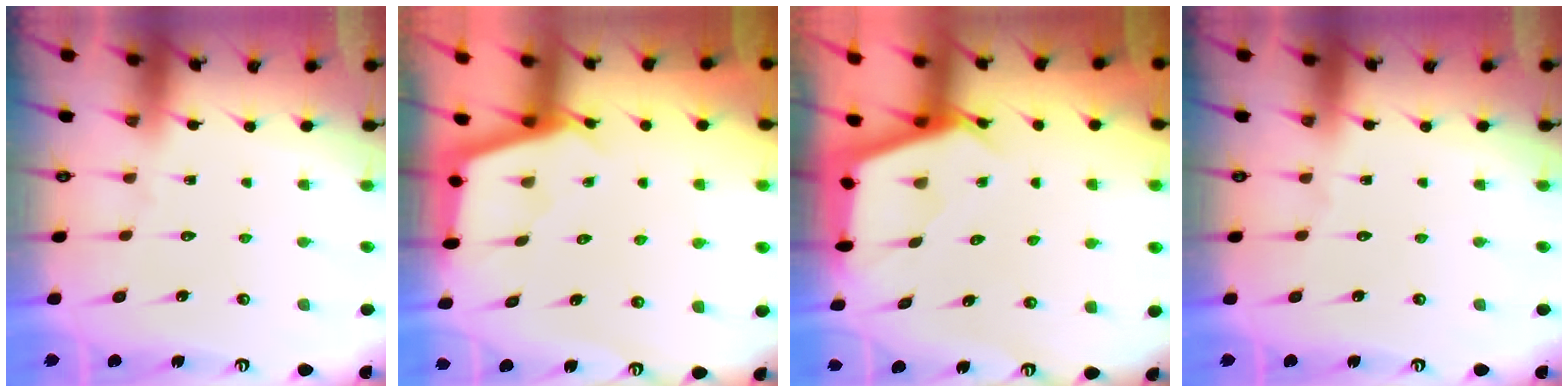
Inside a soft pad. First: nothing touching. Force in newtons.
{"total": 2.8, "press": 2.7, "slide": 0.3}
{"total": 2.9, "press": 2.9, "slide": 0.3}
{"total": 0.0}